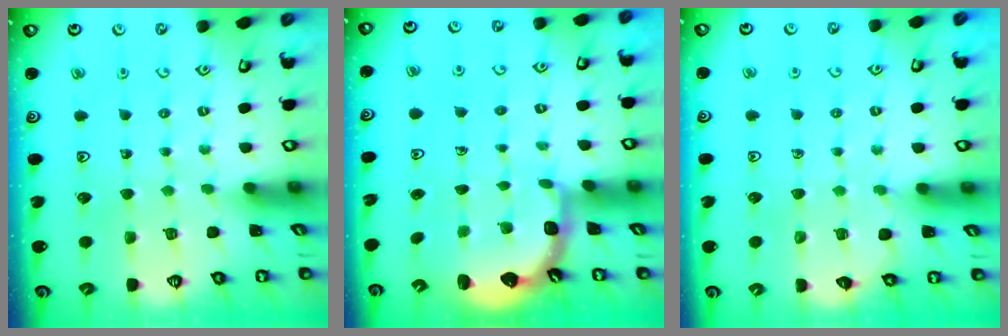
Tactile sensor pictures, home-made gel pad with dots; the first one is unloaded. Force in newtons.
{"total": 2.5, "press": 2.1, "slide": 1.3}
{"total": 5.2, "press": 5.1, "slide": 1.1}